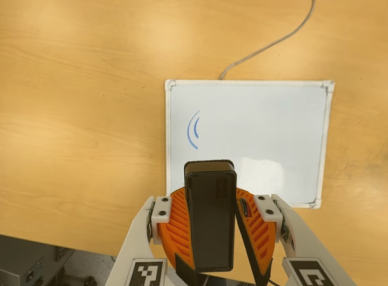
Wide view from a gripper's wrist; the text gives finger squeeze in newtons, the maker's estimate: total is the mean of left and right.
{"total": 8.0, "left": 8.4, "right": 7.5}